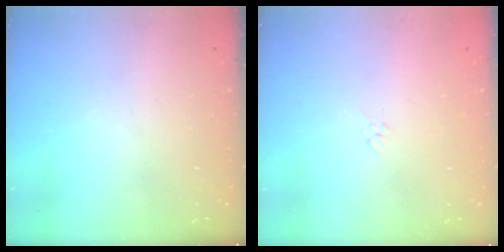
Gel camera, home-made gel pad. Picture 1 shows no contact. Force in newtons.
{"total": 2.9, "press": 2.9, "slide": 0.6}